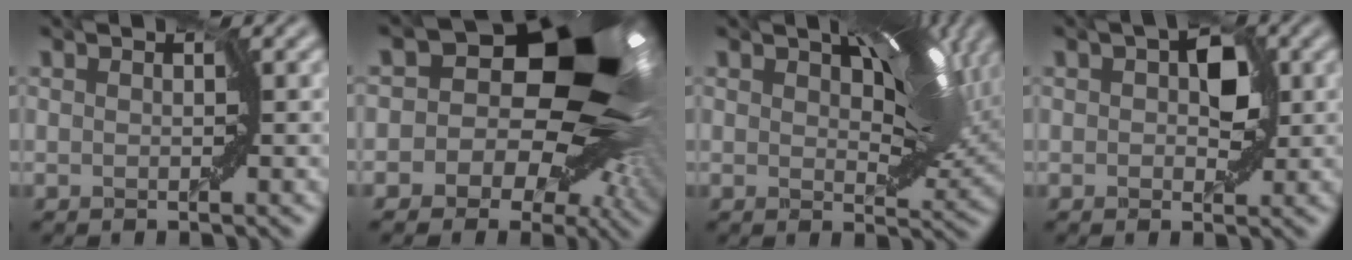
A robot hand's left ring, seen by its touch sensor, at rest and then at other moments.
{"total": 19.4, "force": [3.9, 13.2, 13.7], "torque": [-0.171, 0.047, 0.030]}
{"total": 8.5, "force": [3.6, 3.4, 6.8], "torque": [-0.111, 0.006, 0.058]}
{"total": 2.7, "force": [0.5, 1.5, 2.1], "torque": [-0.027, 0.001, 0.007]}